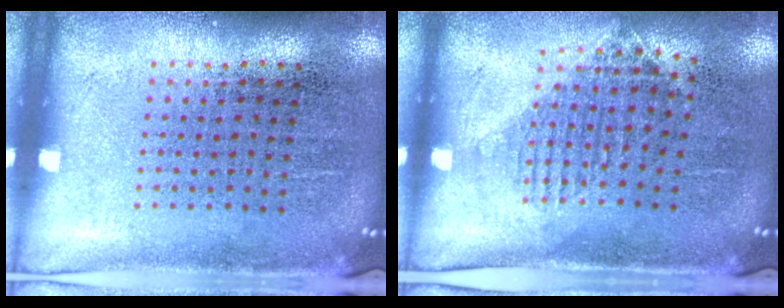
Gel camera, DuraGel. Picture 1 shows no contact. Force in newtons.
{"total": 1.2, "press": 1.1, "slide": 0.5}